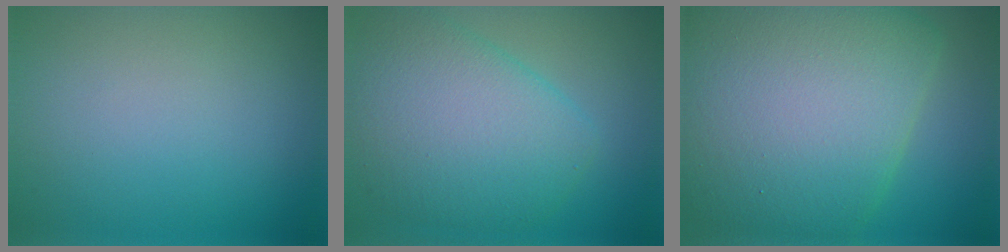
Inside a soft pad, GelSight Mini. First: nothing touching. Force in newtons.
{"total": 7.5, "press": 7.5, "slide": 0.3}
{"total": 14.8, "press": 14.8, "slide": 0.4}